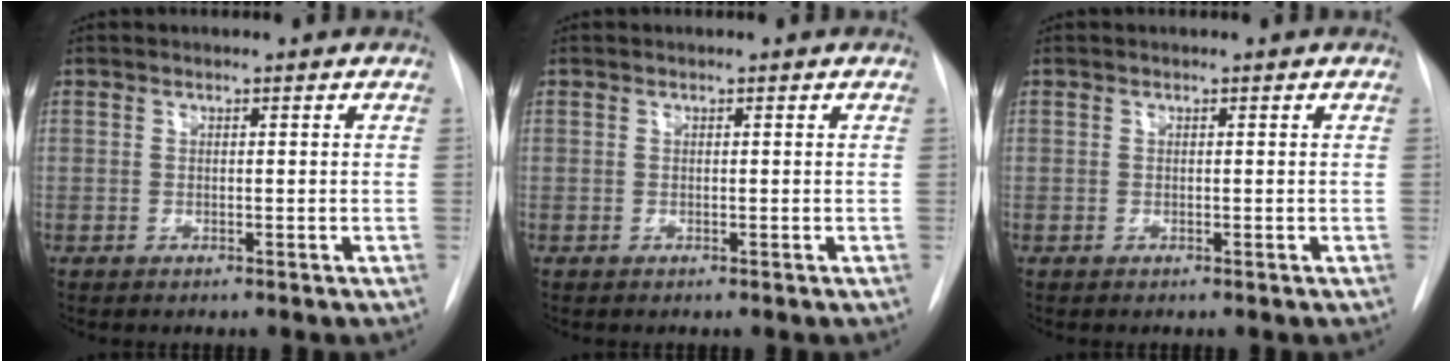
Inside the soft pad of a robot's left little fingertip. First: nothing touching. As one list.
[{"total": 0.0}, {"total": 0.0}]